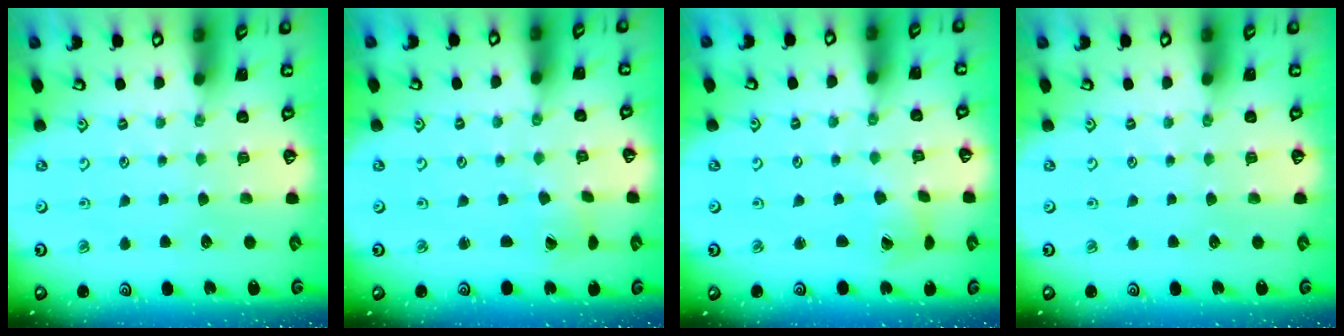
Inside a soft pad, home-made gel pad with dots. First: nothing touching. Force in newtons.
{"total": 0.7, "press": 0.7, "slide": 0.1}
{"total": 2.2, "press": 2.2, "slide": 0.4}
{"total": 0.0}